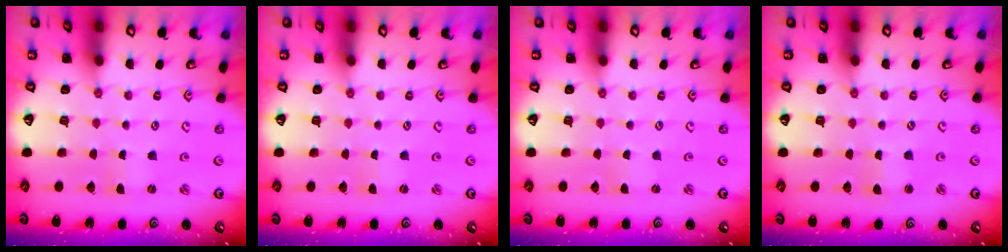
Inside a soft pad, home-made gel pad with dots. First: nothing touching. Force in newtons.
{"total": 0.0}
{"total": 0.5, "press": 0.5, "slide": 0.1}
{"total": 0.6, "press": 0.5, "slide": 0.2}